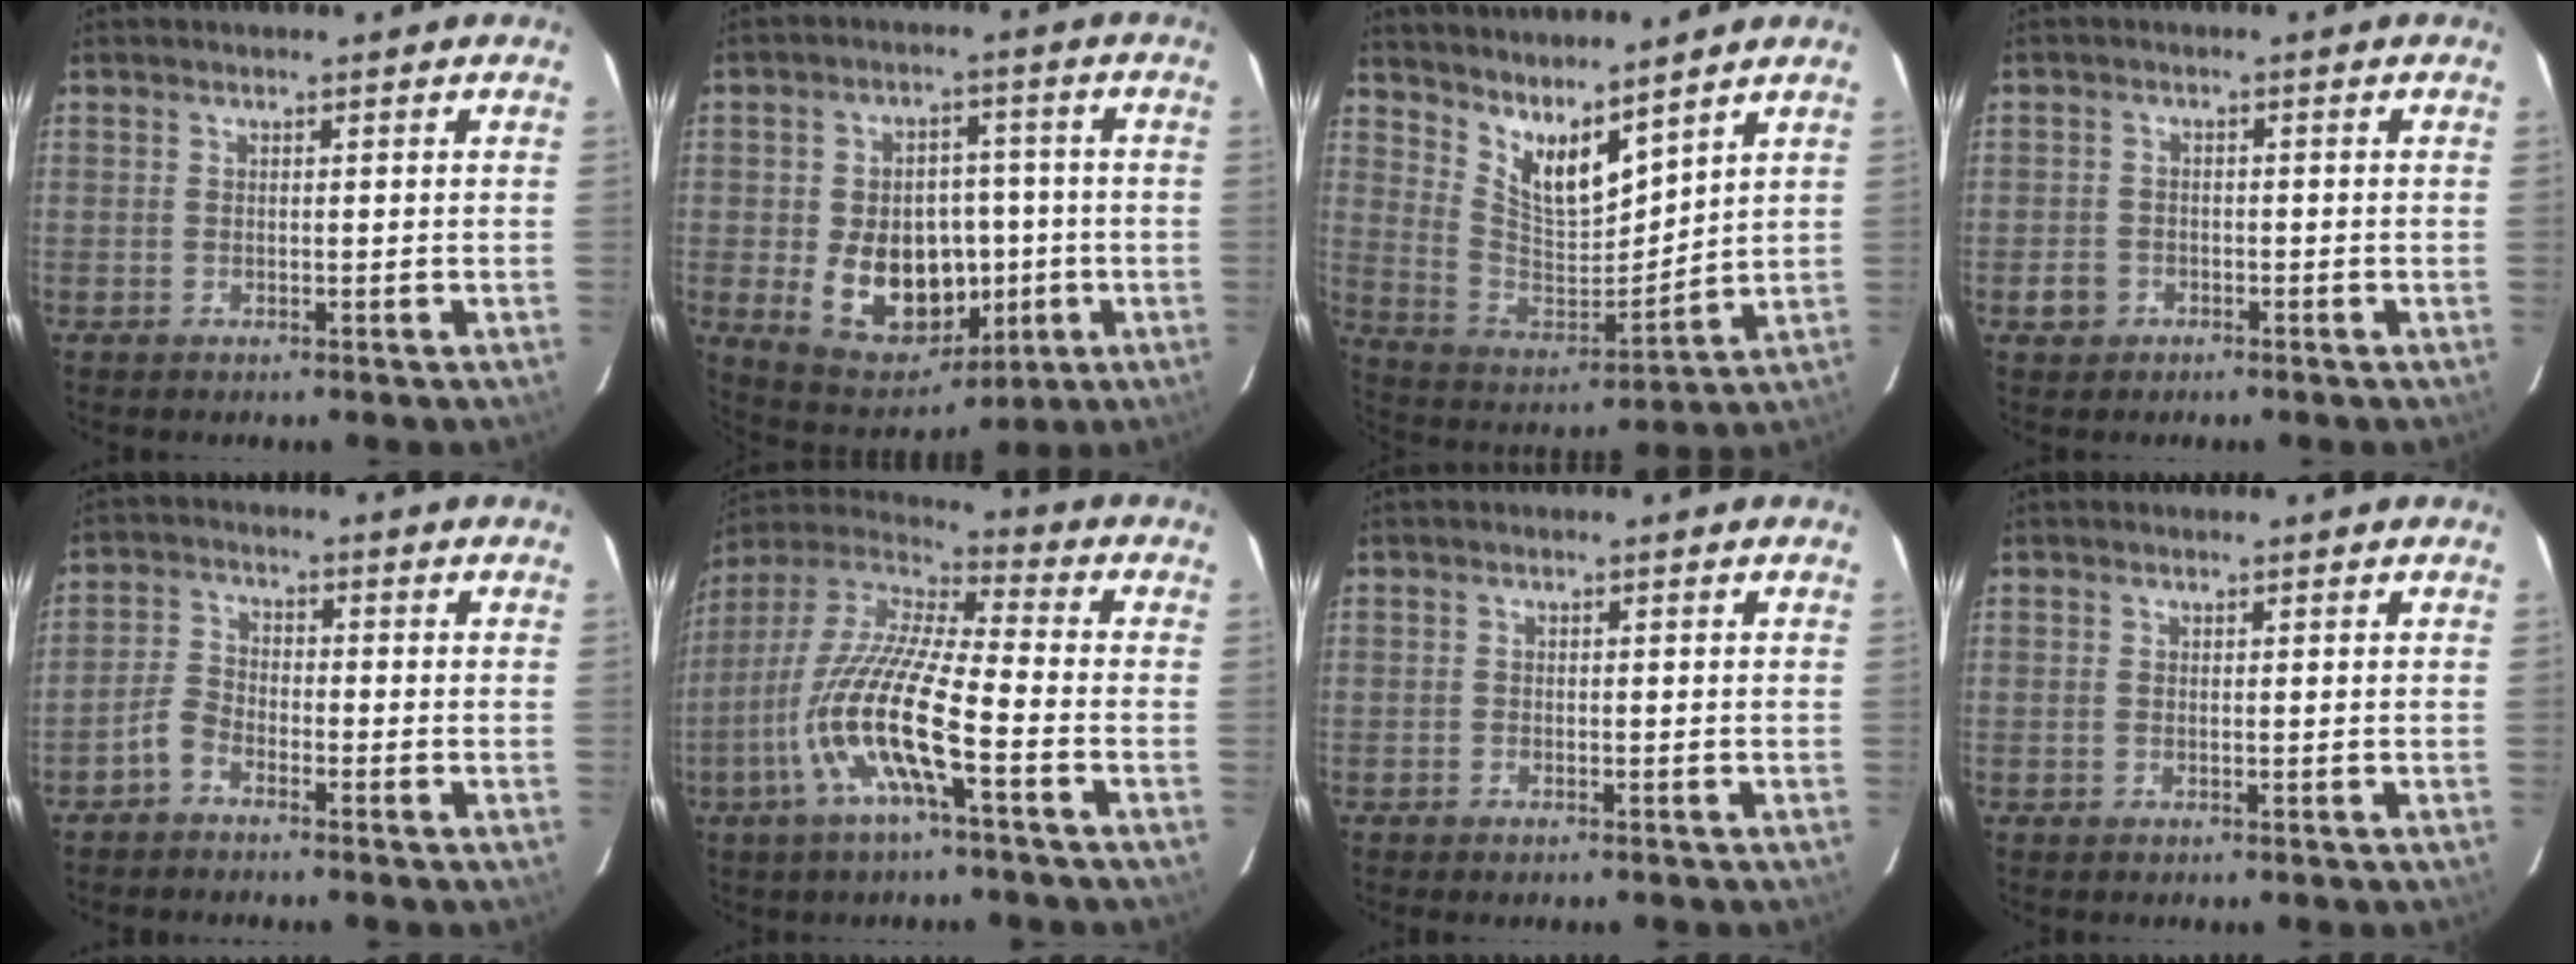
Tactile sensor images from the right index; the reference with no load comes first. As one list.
[{"total": 15.5, "force": [-2.9, 11.6, 9.8], "torque": [-0.202, 0.007, -0.016]}, {"total": 12.4, "force": [9.6, 3.6, 7.0], "torque": [-0.128, -0.015, 0.187]}, {"total": 3.1, "force": [-1.5, 2.7, 0.6], "torque": [-0.017, 0.007, -0.025]}, {"total": 3.5, "force": [-2.6, 1.7, 1.6], "torque": [-0.044, 0.013, -0.056]}, {"total": 15.7, "force": [-6.2, 2.3, 14.2], "torque": [-0.282, -0.012, -0.127]}, {"total": 1.2, "force": [-1.0, 0.4, 0.4], "torque": [-0.014, 0.001, -0.019]}, {"total": 0.0}]